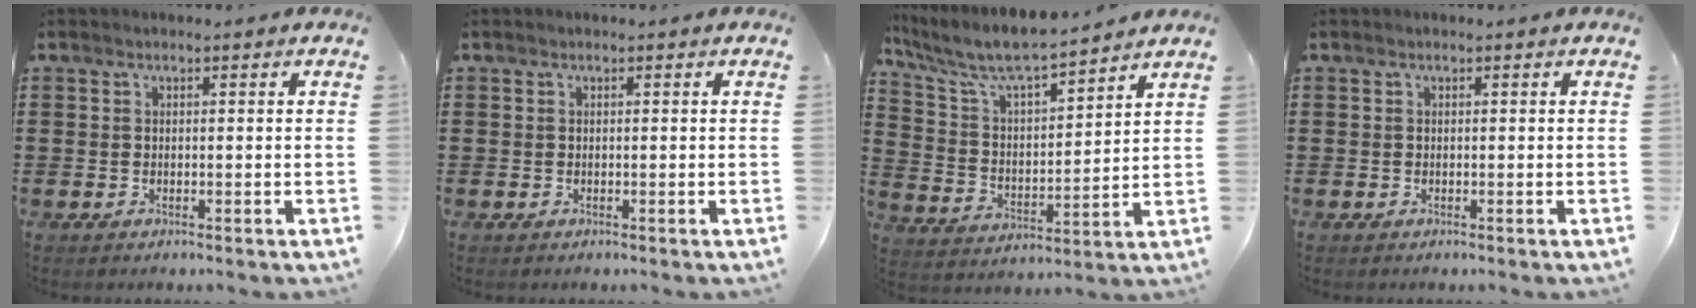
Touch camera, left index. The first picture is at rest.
{"total": 0.0}
{"total": 7.8, "force": [6.9, 1.1, 3.4], "torque": [-0.099, -0.042, 0.115]}
{"total": 0.0}